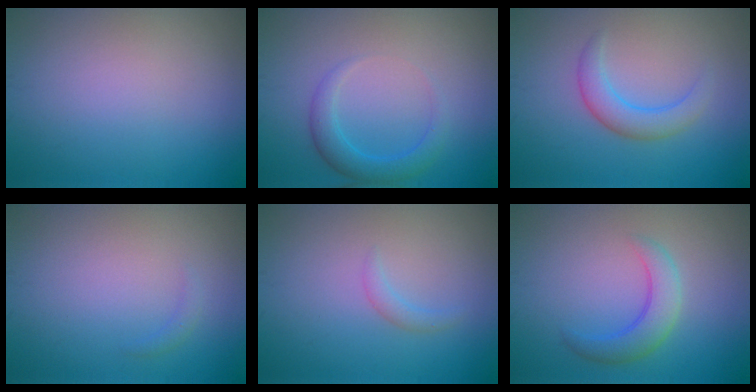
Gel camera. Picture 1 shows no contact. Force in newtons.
{"total": 2.6, "press": 2.6, "slide": 0.2}
{"total": 2.8, "press": 2.8, "slide": 0.3}
{"total": 0.7, "press": 0.7, "slide": 0.1}
{"total": 1.0, "press": 1.0, "slide": 0.0}
{"total": 3.3, "press": 3.3, "slide": 0.2}